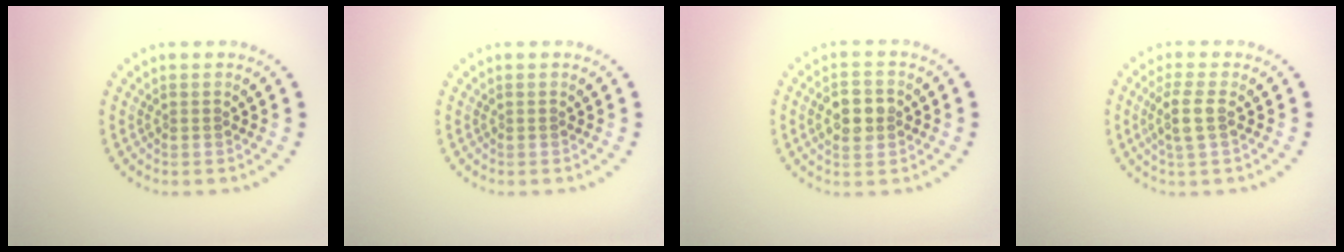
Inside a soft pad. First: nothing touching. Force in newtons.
{"total": 0.0}
{"total": 3.5, "press": 3.5, "slide": 0.2}
{"total": 2.4, "press": 2.0, "slide": 1.3}